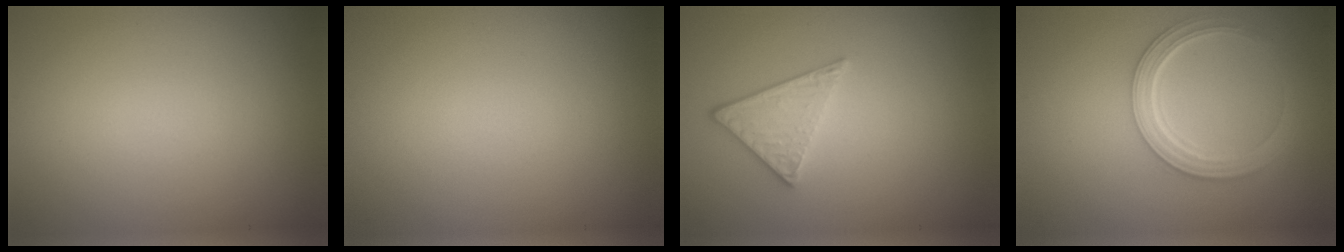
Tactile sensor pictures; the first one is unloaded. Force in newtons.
{"total": 0.0}
{"total": 2.8, "press": 2.4, "slide": 1.3}
{"total": 4.7, "press": 3.6, "slide": 3.0}